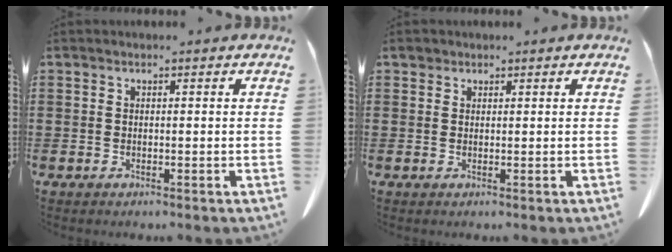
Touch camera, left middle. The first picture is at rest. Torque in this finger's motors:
{"motor_torque": [-0.04, 0.05, 0.00, 0.00]}